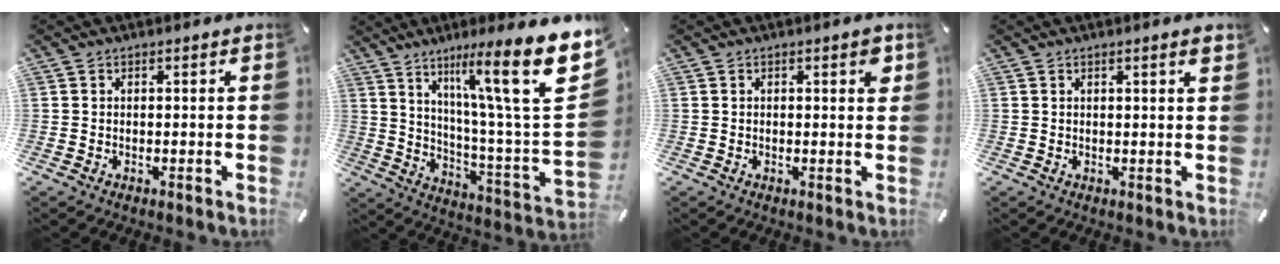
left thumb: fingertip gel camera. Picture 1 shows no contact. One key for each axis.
{"total": 20.4, "fx": 11.0, "fy": 2.7, "fz": 17.0, "tx": -0.257, "ty": -0.086, "tz": 0.156}
{"total": 2.5, "fx": 0.8, "fy": 0.8, "fz": 2.2, "tx": -0.029, "ty": -0.001, "tz": 0.008}
{"total": 2.1, "fx": 1.0, "fy": 0.2, "fz": 1.8, "tx": -0.037, "ty": 0.002, "tz": 0.017}